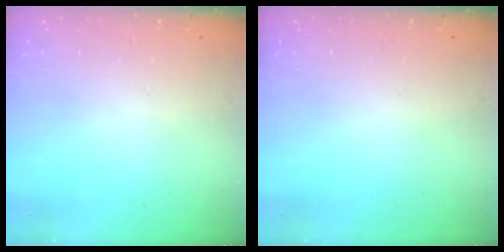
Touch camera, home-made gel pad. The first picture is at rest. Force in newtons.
{"total": 0.0}